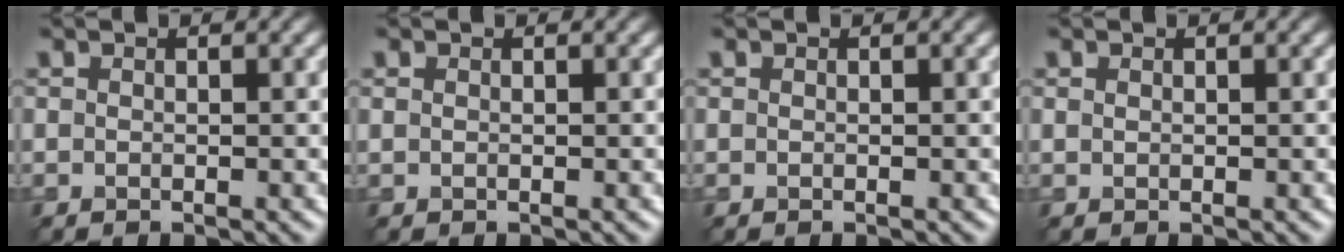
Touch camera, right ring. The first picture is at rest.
{"total": 0.0}
{"total": 0.0}
{"total": 0.0}